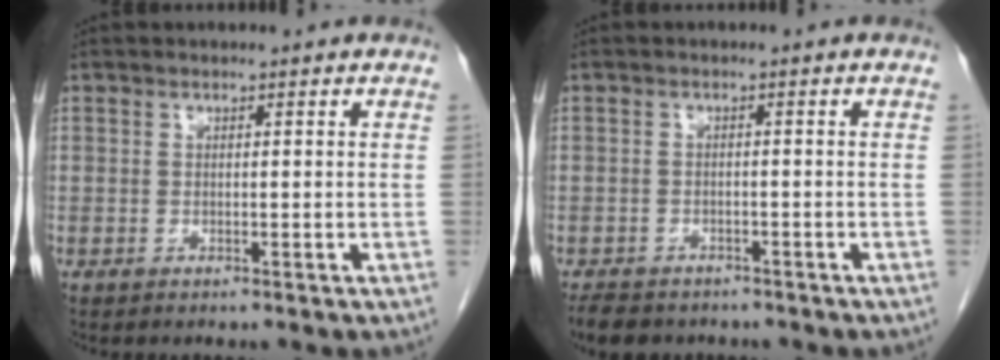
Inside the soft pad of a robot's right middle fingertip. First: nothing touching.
{"total": 6.3, "force": [-5.2, 2.8, 2.1], "torque": [-0.039, -0.006, -0.073]}